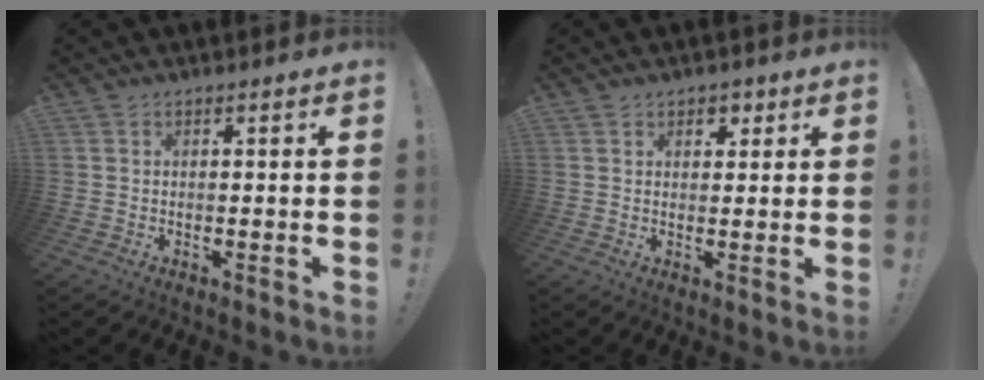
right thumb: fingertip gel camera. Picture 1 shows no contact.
{"total": 3.4, "force": [1.7, 2.5, 1.4], "torque": [-0.004, -0.007, 0.026]}